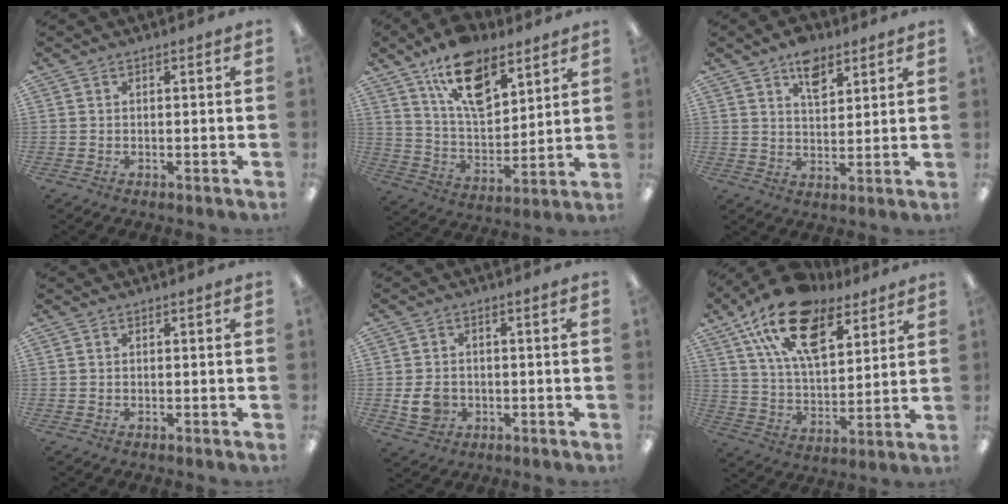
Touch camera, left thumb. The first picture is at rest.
{"total": 16.1, "force": [10.5, 8.0, 9.2], "torque": [-0.155, -0.048, 0.187]}
{"total": 7.6, "force": [5.0, 4.0, 4.1], "torque": [-0.053, -0.023, 0.087]}
{"total": 0.0}
{"total": 5.4, "force": [-1.0, 4.4, 3.0], "torque": [-0.048, -0.002, -0.018]}
{"total": 20.0, "force": [12.9, 9.7, 11.8], "torque": [-0.219, -0.057, 0.232]}